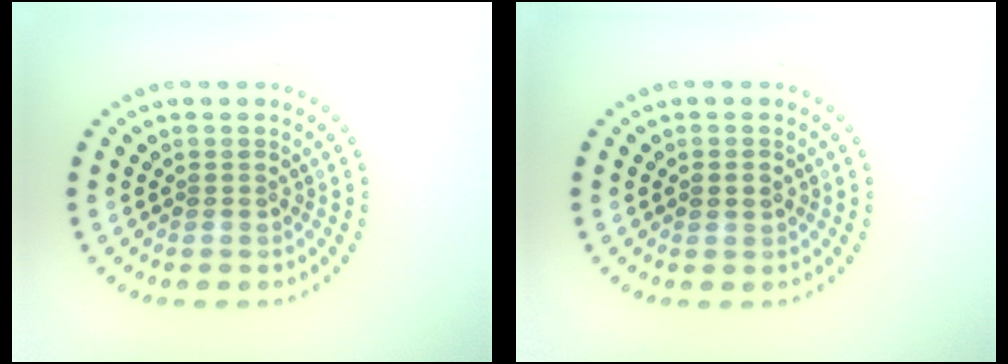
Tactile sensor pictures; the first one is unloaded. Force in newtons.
{"total": 1.7, "press": 1.7, "slide": 0.0}